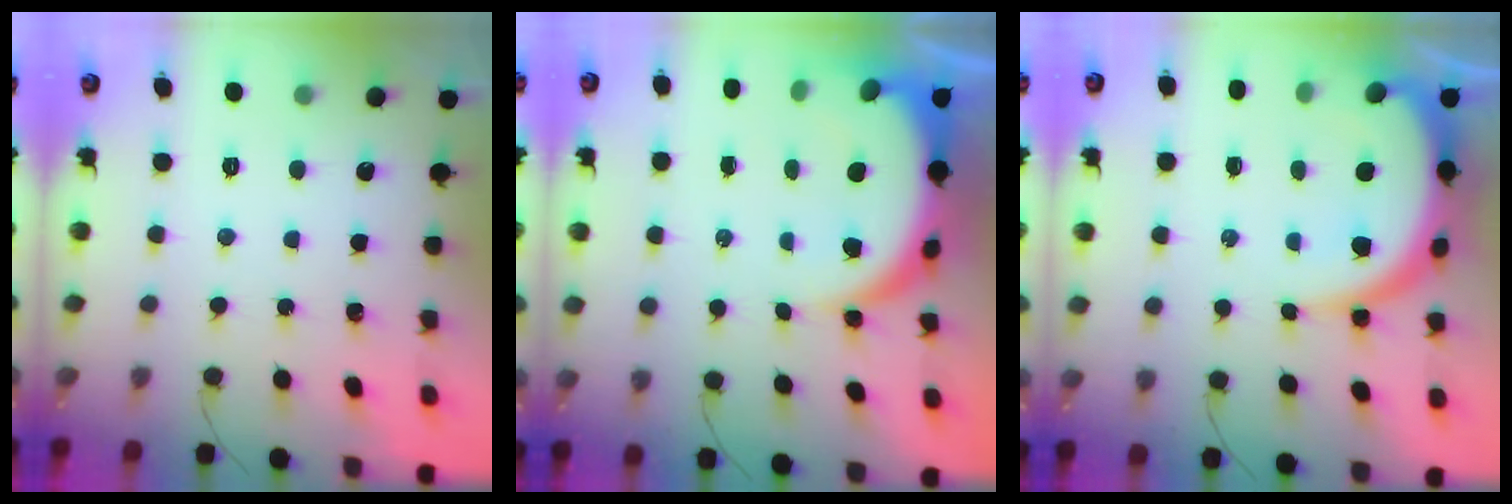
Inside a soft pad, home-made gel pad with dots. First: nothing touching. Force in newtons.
{"total": 9.7, "press": 9.6, "slide": 1.2}
{"total": 9.7, "press": 9.7, "slide": 0.7}